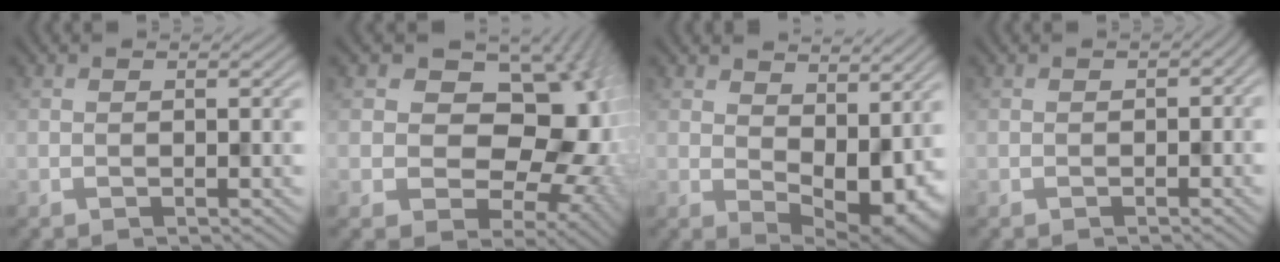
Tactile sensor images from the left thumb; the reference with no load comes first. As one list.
[{"total": 18.0, "force": [0.3, 13.5, 11.9], "torque": [-0.144, -0.009, 0.002]}, {"total": 9.6, "force": [1.6, 5.6, 7.7], "torque": [-0.122, -0.021, 0.041]}, {"total": 1.2, "force": [-0.3, 0.9, 0.7], "torque": [-0.012, -0.006, -0.007]}]